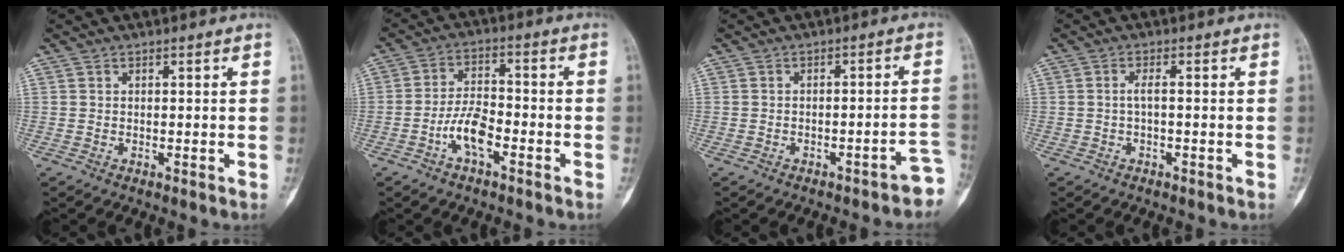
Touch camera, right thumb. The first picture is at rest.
{"total": 7.1, "force": [-3.2, 3.1, 5.5], "torque": [-0.100, 0.028, -0.062]}
{"total": 5.2, "force": [-3.5, 1.5, 3.6], "torque": [-0.024, 0.035, -0.039]}
{"total": 1.5, "force": [-0.3, 0.2, 1.4], "torque": [-0.030, 0.006, -0.006]}